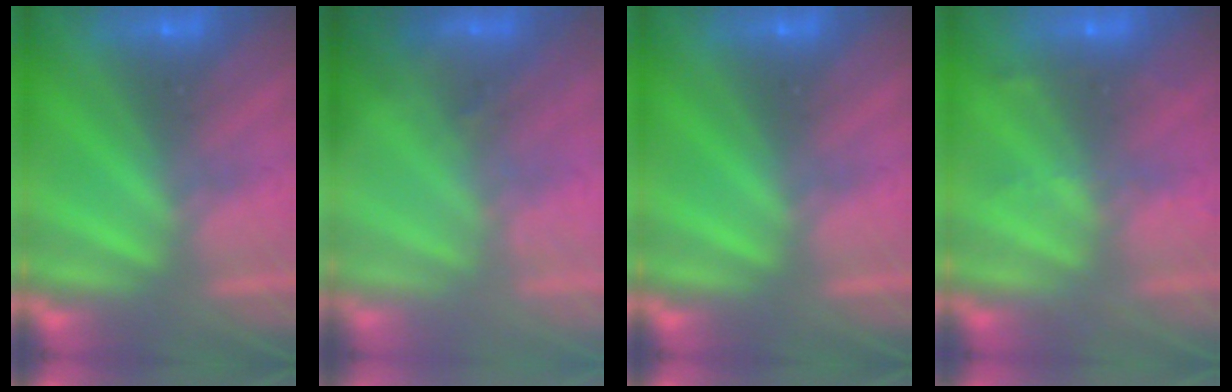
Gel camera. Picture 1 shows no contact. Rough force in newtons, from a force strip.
{"total": 2.7}
{"total": 0.0}
{"total": 2.3}